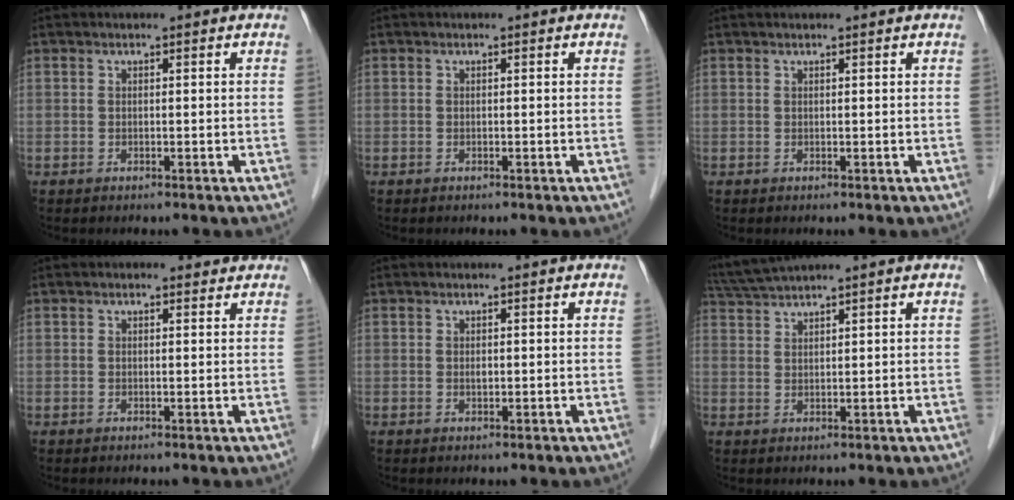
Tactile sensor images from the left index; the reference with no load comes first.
{"total": 0.0}
{"total": 1.0, "force": [0.9, 0.0, 0.4], "torque": [-0.005, 0.012, 0.017]}
{"total": 1.5, "force": [1.2, 0.8, 0.4], "torque": [-0.009, 0.010, 0.013]}
{"total": 0.5, "force": [0.1, 0.3, 0.4], "torque": [-0.007, -0.001, 0.001]}
{"total": 4.4, "force": [4.0, -1.4, 1.3], "torque": [-0.034, 0.014, 0.083]}